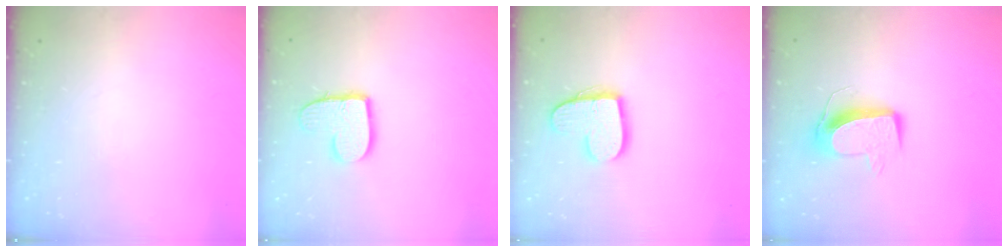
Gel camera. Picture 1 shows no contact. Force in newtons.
{"total": 10.9, "press": 10.8, "slide": 0.7}
{"total": 13.5, "press": 13.5, "slide": 0.9}
{"total": 10.3, "press": 10.3, "slide": 0.7}